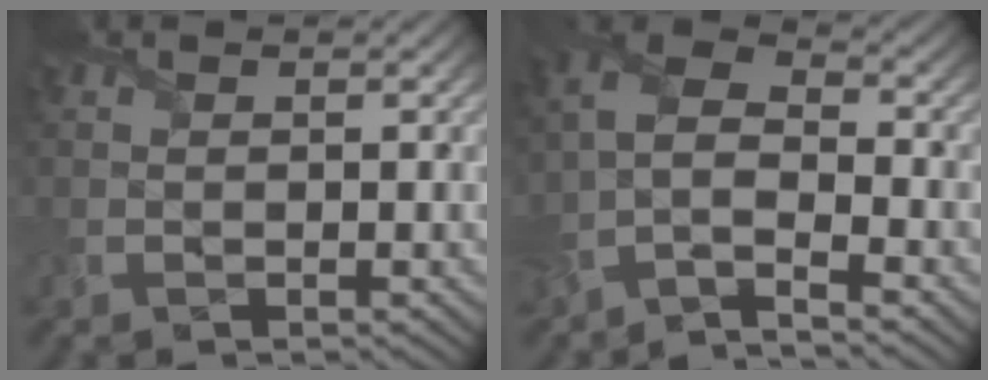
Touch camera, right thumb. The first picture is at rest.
{"total": 6.7, "force": [-4.4, 2.0, 4.7], "torque": [-0.103, 0.008, -0.106]}